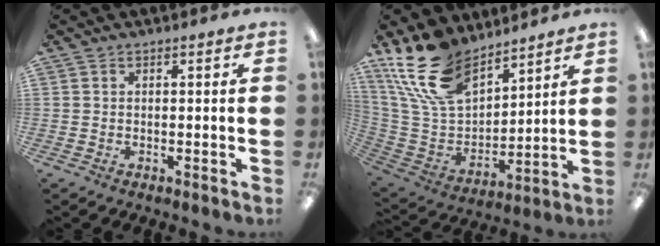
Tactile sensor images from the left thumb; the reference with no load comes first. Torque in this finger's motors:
{"motor_torque": [0.59, 0.47, 1.47, -1.31, 0.52]}